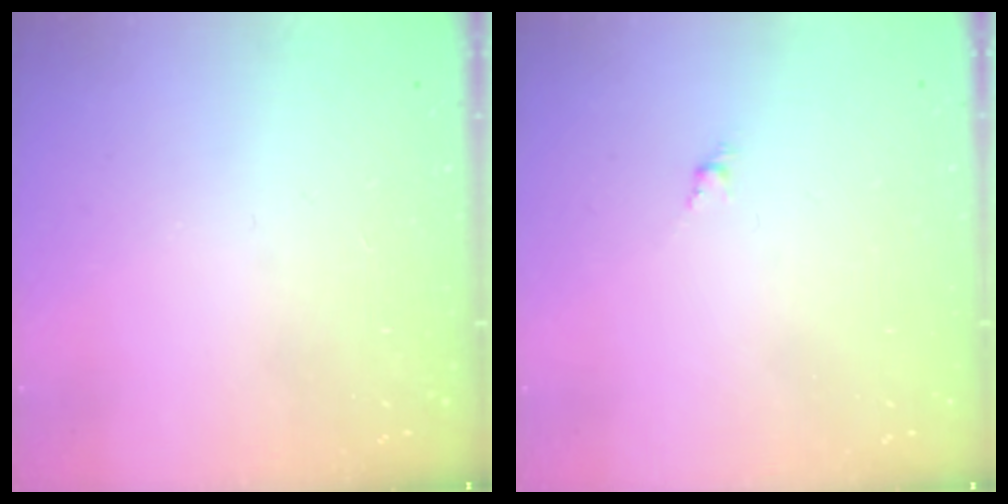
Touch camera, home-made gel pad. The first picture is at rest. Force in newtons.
{"total": 1.6, "press": 1.5, "slide": 0.5}